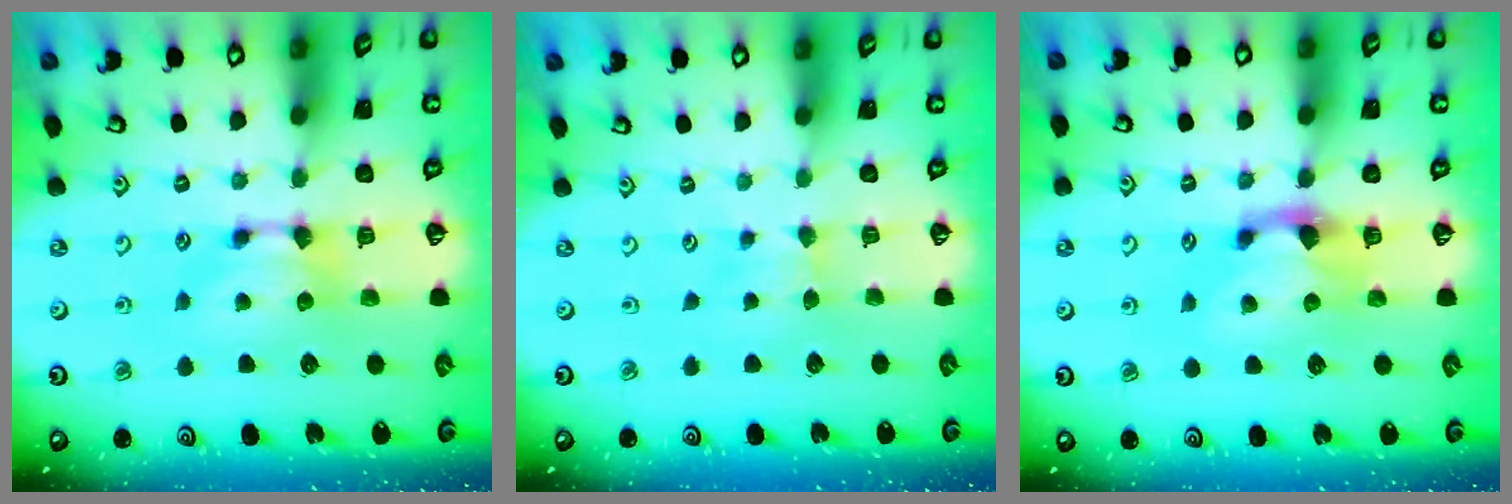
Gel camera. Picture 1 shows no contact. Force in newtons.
{"total": 2.6, "press": 2.6, "slide": 0.5}
{"total": 1.6, "press": 1.2, "slide": 1.1}